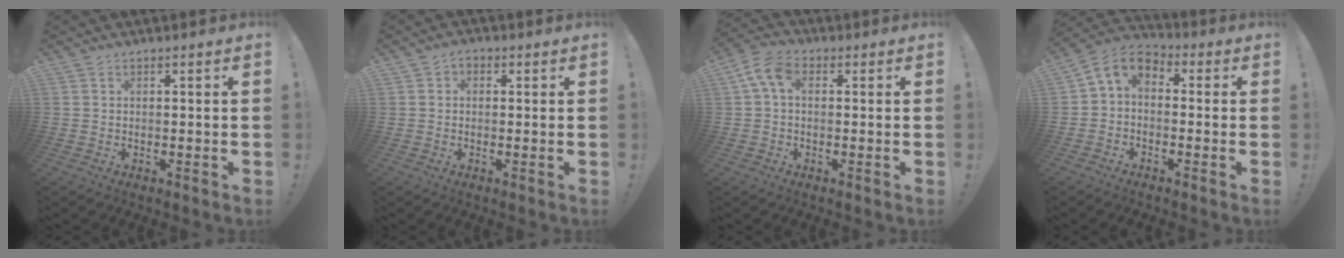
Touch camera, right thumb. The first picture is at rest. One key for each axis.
{"total": 2.0, "fx": -0.3, "fy": 1.6, "fz": 1.1, "tx": -0.021, "ty": 0.008, "tz": -0.006}
{"total": 7.1, "fx": 1.5, "fy": 4.2, "fz": 5.5, "tx": -0.115, "ty": 0.005, "tz": 0.031}
{"total": 6.0, "fx": -0.4, "fy": 4.4, "fz": 4.1, "tx": -0.081, "ty": 0.011, "tz": -0.004}